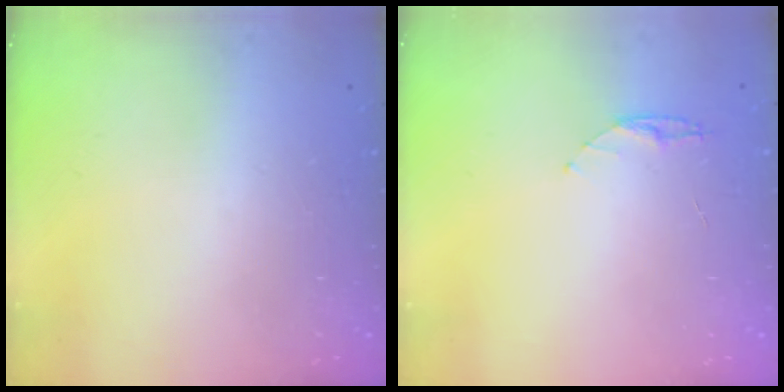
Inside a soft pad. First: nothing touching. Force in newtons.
{"total": 4.5, "press": 4.4, "slide": 0.4}